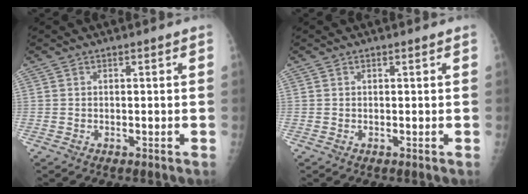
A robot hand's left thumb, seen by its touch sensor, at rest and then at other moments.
{"total": 0.0}